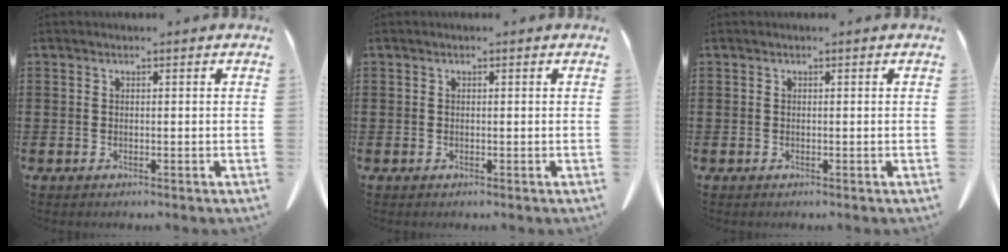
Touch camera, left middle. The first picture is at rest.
{"total": 0.0}
{"total": 0.0}